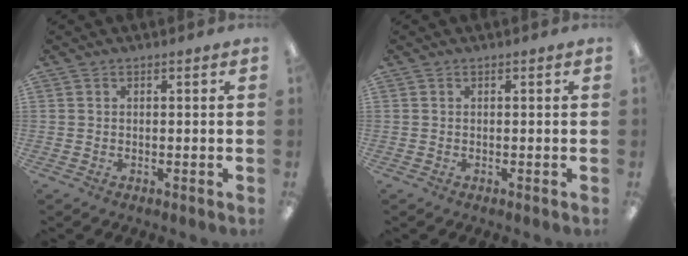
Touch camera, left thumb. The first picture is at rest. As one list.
[{"total": 0.0}]